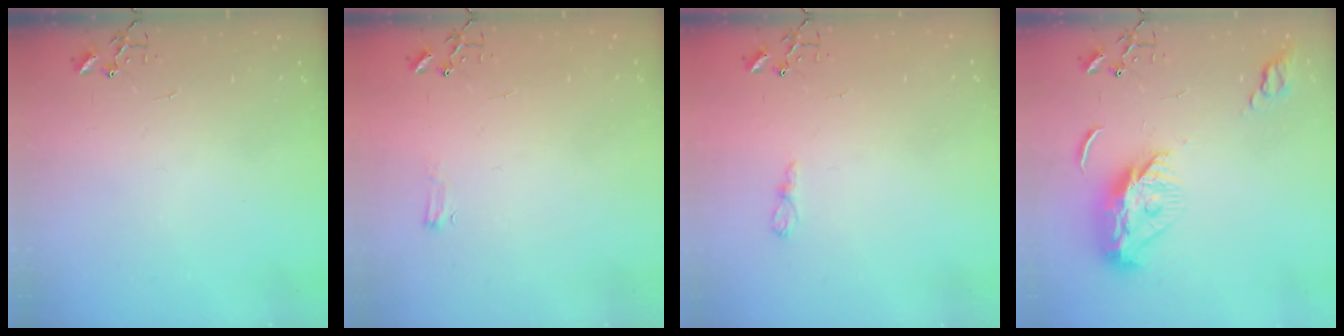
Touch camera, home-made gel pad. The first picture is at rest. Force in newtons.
{"total": 4.1, "press": 4.1, "slide": 0.6}
{"total": 5.7, "press": 5.7, "slide": 0.3}
{"total": 10.9, "press": 10.9, "slide": 0.9}